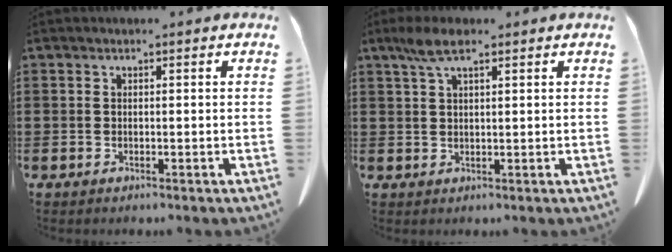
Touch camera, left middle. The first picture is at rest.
{"total": 4.0, "force": [2.3, 1.1, 3.1], "torque": [-0.067, 0.004, 0.040]}